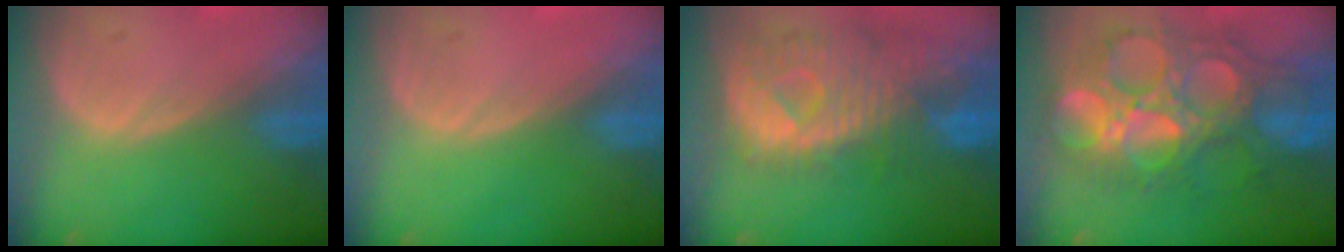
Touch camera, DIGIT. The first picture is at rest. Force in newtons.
{"total": 0.0}
{"total": 11.2, "press": 9.8, "slide": 5.4}
{"total": 12.2, "press": 12.1, "slide": 1.4}